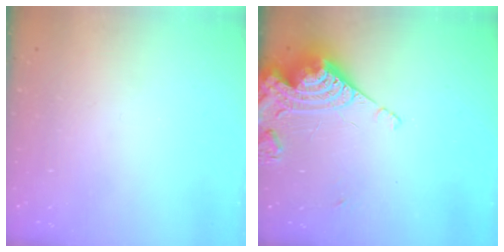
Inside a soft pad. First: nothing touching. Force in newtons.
{"total": 14.1, "press": 14.0, "slide": 1.5}